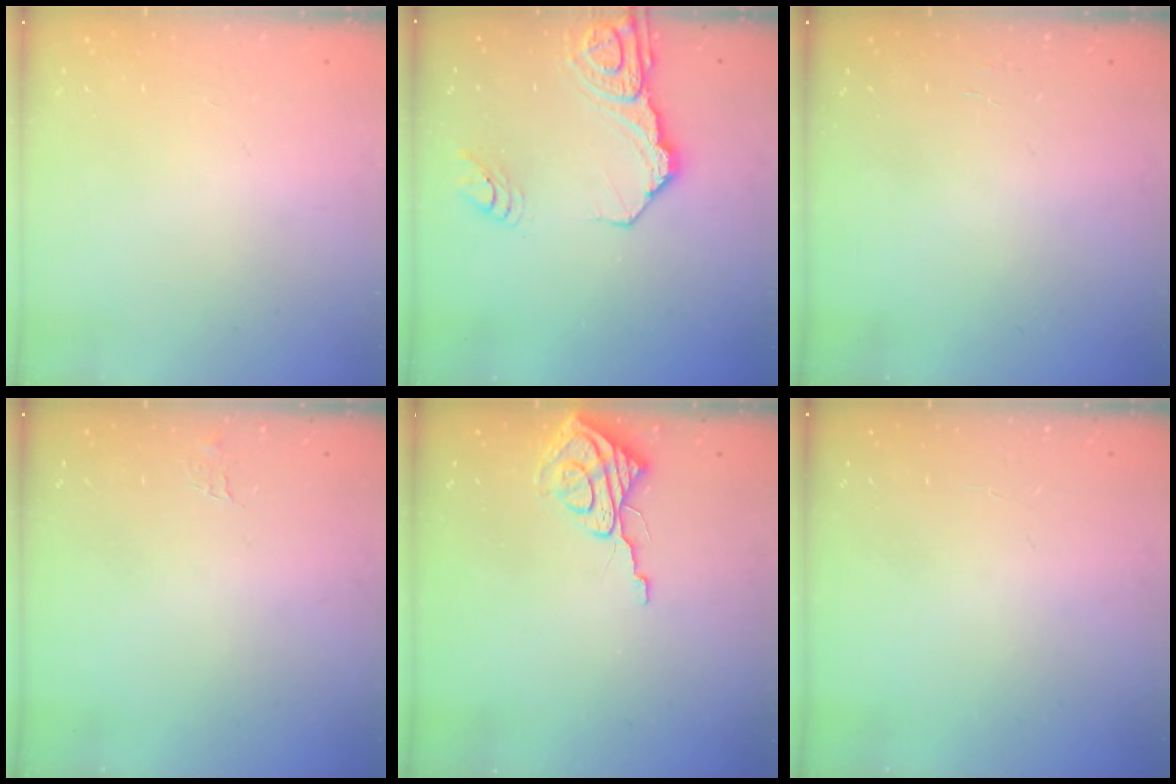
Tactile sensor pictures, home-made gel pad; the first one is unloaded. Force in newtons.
{"total": 13.5, "press": 13.4, "slide": 1.4}
{"total": 1.3, "press": 1.3, "slide": 0.1}
{"total": 3.3, "press": 3.3, "slide": 0.3}
{"total": 8.5, "press": 8.4, "slide": 0.6}
{"total": 2.3, "press": 2.3, "slide": 0.2}